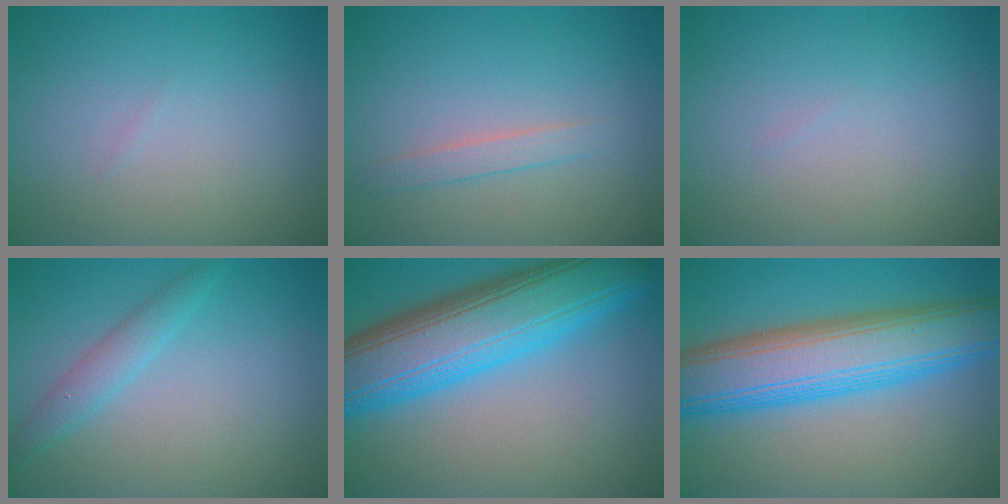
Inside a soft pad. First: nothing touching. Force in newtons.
{"total": 1.5, "press": 1.5, "slide": 0.1}
{"total": 0.0}
{"total": 2.1, "press": 2.1, "slide": 0.1}
{"total": 12.1, "press": 12.1, "slide": 0.3}
{"total": 10.5, "press": 10.5, "slide": 0.2}